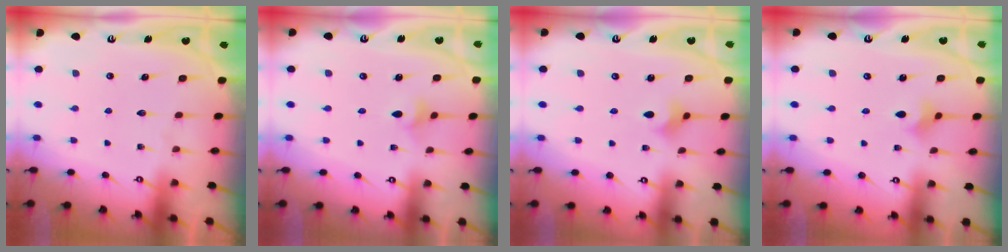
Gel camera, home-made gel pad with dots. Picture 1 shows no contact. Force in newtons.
{"total": 3.1, "press": 3.0, "slide": 0.6}
{"total": 2.2, "press": 2.2, "slide": 0.5}
{"total": 2.4, "press": 2.3, "slide": 0.5}